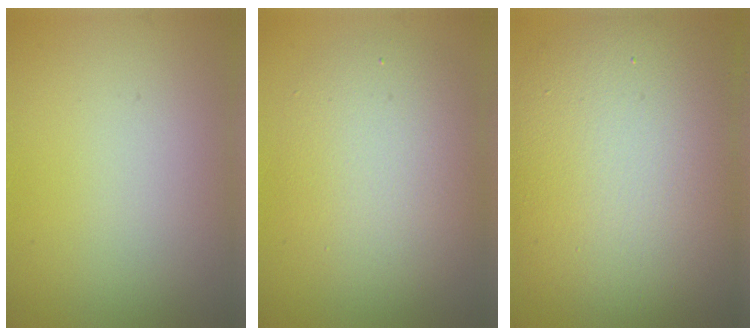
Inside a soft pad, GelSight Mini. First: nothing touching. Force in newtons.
{"total": 6.0, "press": 6.0, "slide": 0.3}
{"total": 13.8, "press": 13.8, "slide": 0.6}